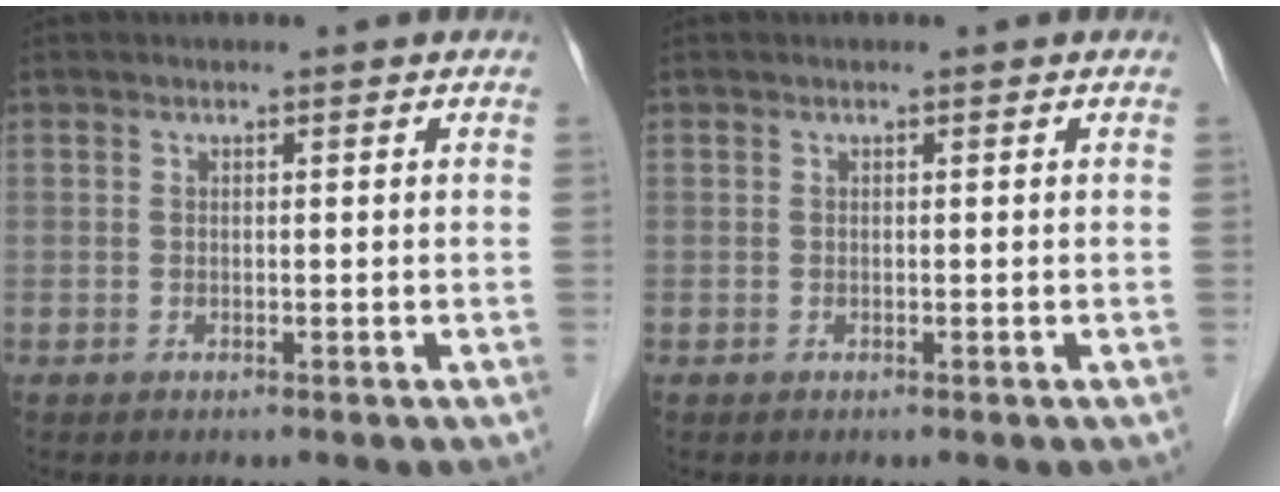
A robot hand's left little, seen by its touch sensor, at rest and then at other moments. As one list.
[{"total": 0.0}]